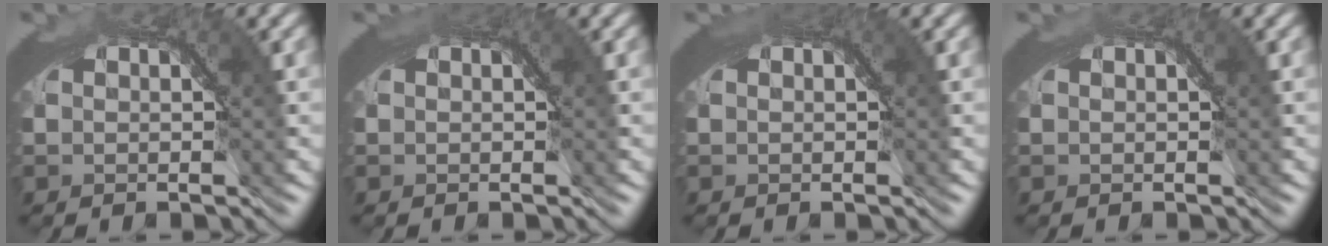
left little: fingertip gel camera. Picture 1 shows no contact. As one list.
[{"total": 0.9, "force": [0.5, 0.3, 0.8], "torque": [-0.006, 0.001, 0.005]}, {"total": 1.3, "force": [0.7, 0.3, 1.1], "torque": [-0.009, 0.002, 0.008]}, {"total": 0.0}]